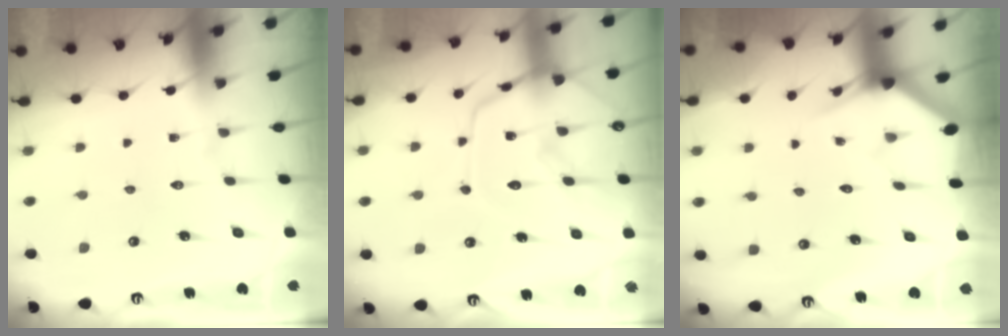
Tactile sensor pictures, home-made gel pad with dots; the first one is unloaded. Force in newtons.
{"total": 12.5, "press": 12.4, "slide": 1.2}
{"total": 2.9, "press": 2.9, "slide": 0.1}